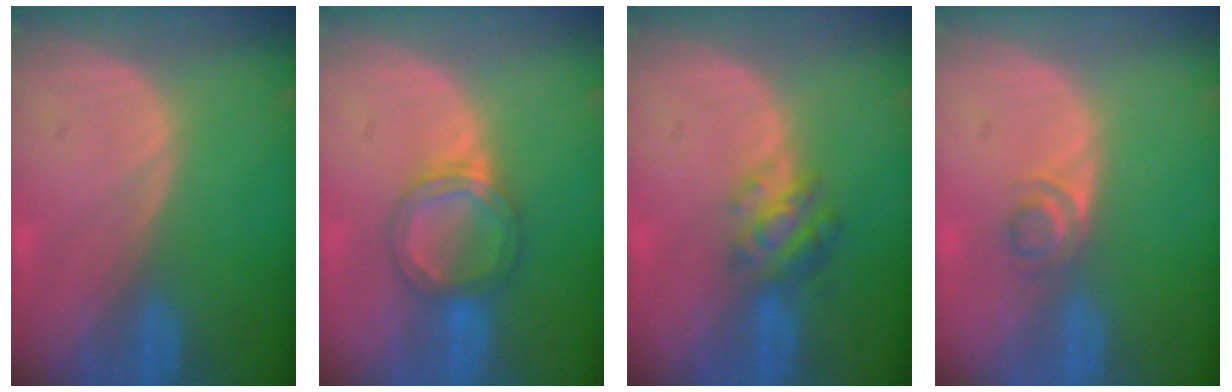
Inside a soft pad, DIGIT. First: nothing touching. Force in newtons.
{"total": 5.4, "press": 5.1, "slide": 1.9}
{"total": 4.8, "press": 4.5, "slide": 1.7}
{"total": 2.5, "press": 2.4, "slide": 0.8}